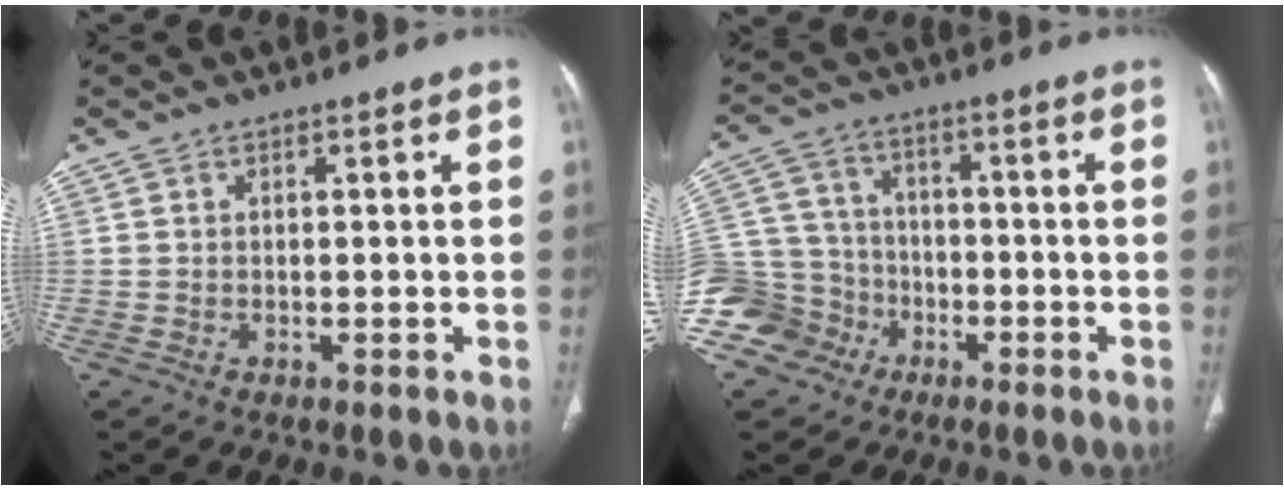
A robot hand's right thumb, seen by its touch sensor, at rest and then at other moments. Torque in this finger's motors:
{"motor_torque": [0.88, -0.64, 0.11, -0.86, 0.00]}